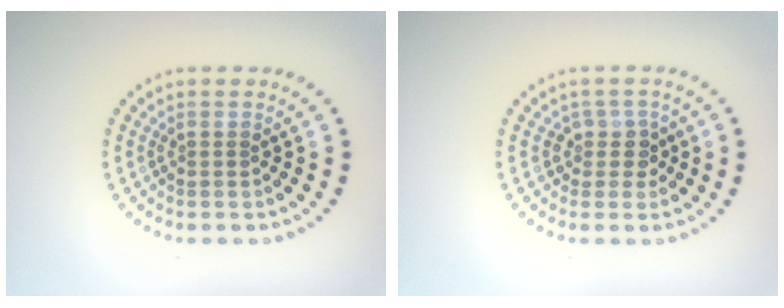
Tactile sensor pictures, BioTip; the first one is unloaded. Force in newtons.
{"total": 1.8, "press": 1.4, "slide": 1.2}